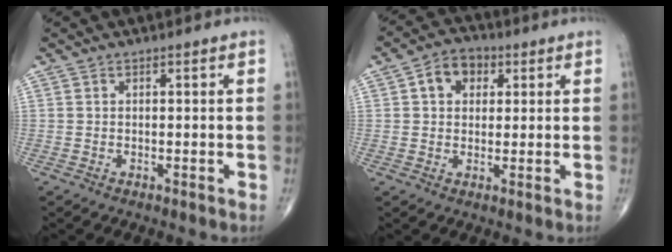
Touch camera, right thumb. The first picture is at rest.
{"total": 6.4, "force": [1.9, 4.8, 3.8], "torque": [-0.039, 0.008, 0.023]}